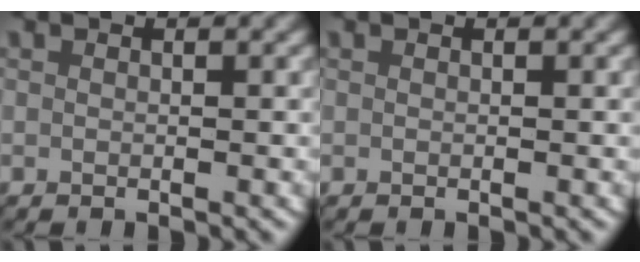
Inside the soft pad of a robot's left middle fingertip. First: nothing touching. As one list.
[{"total": 0.0}]